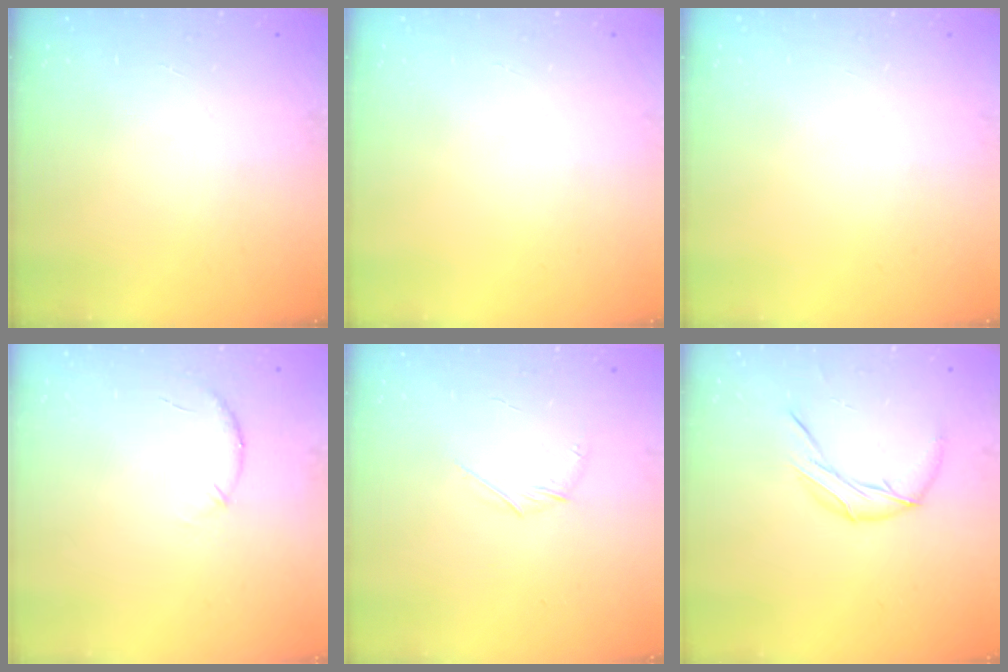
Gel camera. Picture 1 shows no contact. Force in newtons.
{"total": 0.0}
{"total": 0.0}
{"total": 5.7, "press": 5.6, "slide": 1.3}
{"total": 4.3, "press": 4.1, "slide": 1.1}
{"total": 8.4, "press": 8.4, "slide": 0.3}